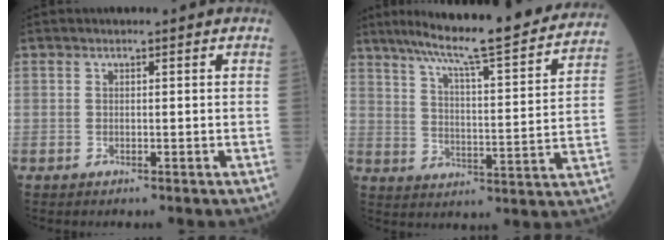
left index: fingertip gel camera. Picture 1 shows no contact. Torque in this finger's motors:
{"motor_torque": [0.29, -0.29, 0.31, 0.12]}